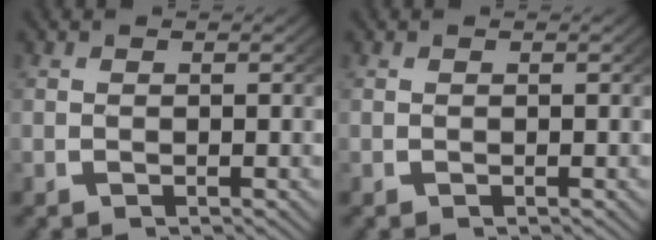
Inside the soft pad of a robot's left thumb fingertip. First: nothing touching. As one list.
[{"total": 0.0}]